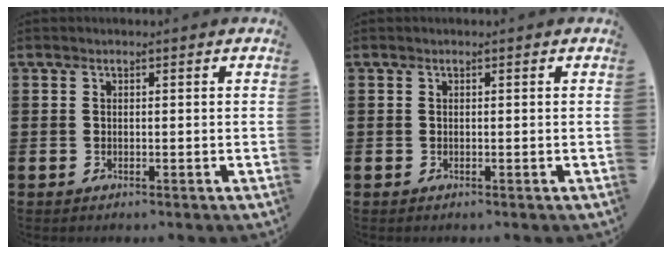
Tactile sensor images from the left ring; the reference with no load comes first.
{"total": 0.0}